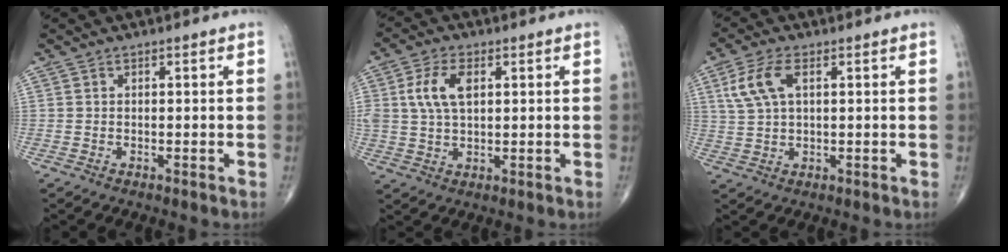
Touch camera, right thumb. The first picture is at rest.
{"total": 7.5, "force": [1.9, 4.2, 6.0], "torque": [-0.124, 0.003, 0.037]}
{"total": 6.8, "force": [2.2, 3.3, 5.5], "torque": [-0.129, 0.008, 0.048]}